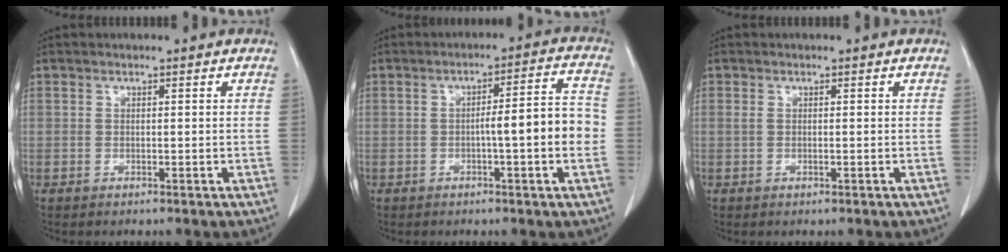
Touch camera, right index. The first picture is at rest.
{"total": 8.1, "force": [-1.5, 0.4, 8.0], "torque": [-0.108, 0.018, -0.023]}
{"total": 0.7, "force": [0.2, 0.2, 0.7], "torque": [-0.019, 0.002, 0.007]}